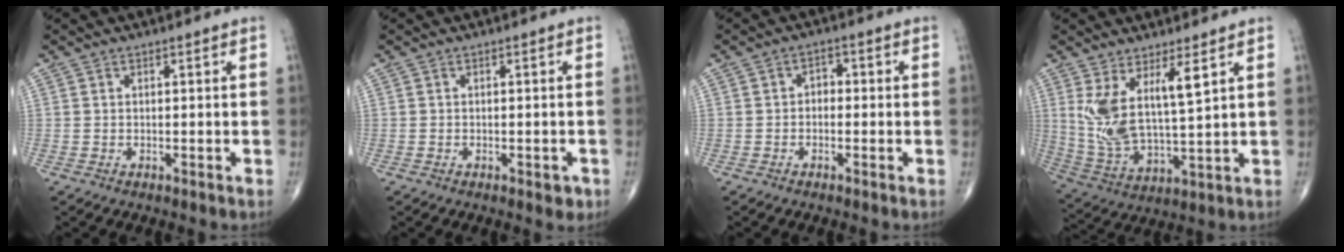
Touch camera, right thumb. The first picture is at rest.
{"total": 1.8, "force": [-0.8, 1.0, 1.3], "torque": [-0.007, 0.002, -0.008]}
{"total": 2.3, "force": [-0.4, 1.7, 1.5], "torque": [-0.008, 0.013, -0.016]}
{"total": 11.2, "force": [4.8, 3.2, 9.5], "torque": [-0.192, -0.040, 0.104]}